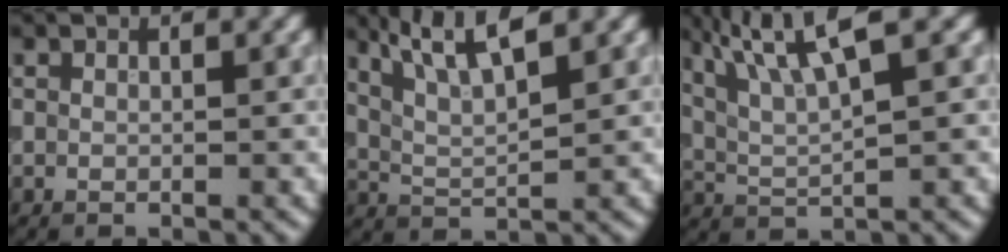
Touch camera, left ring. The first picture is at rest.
{"total": 4.9, "force": [3.1, 1.1, 3.7], "torque": [-0.072, 0.010, 0.062]}
{"total": 6.2, "force": [3.1, 1.2, 5.2], "torque": [-0.091, 0.011, 0.061]}